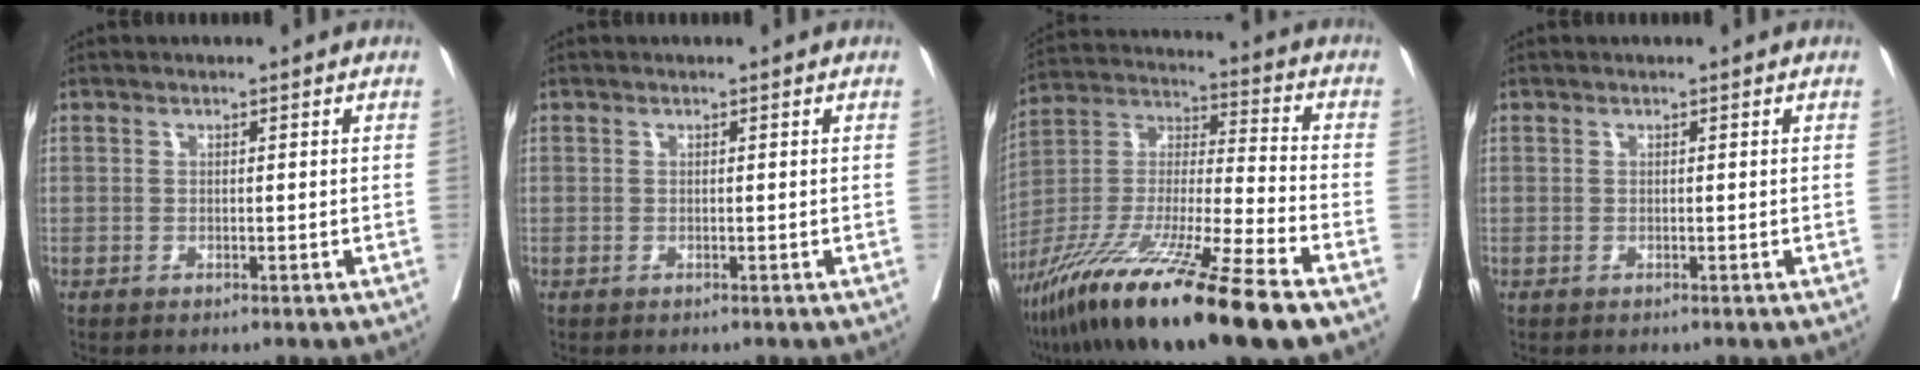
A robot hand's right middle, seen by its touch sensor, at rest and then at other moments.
{"total": 0.0}
{"total": 22.5, "force": [-14.9, 0.6, 16.8], "torque": [-0.318, -0.054, -0.272]}
{"total": 0.0}